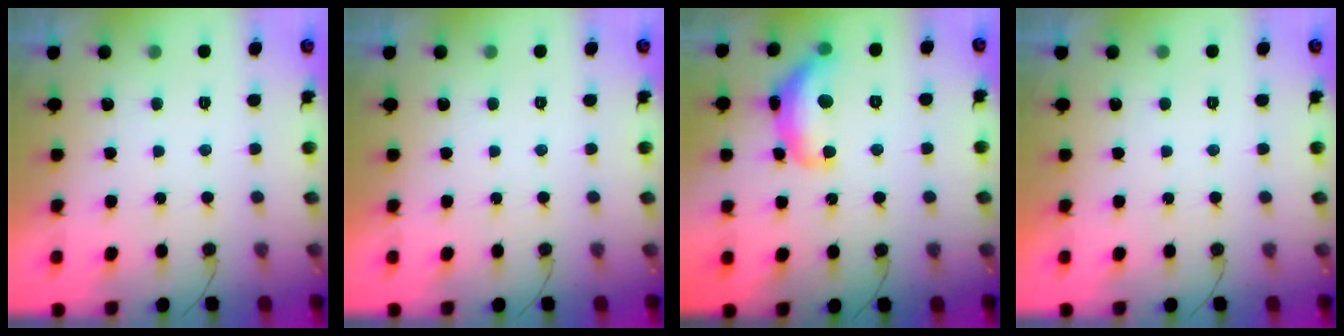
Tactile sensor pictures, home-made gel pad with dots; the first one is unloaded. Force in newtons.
{"total": 0.0}
{"total": 14.2, "press": 14.2, "slide": 0.9}
{"total": 0.0}